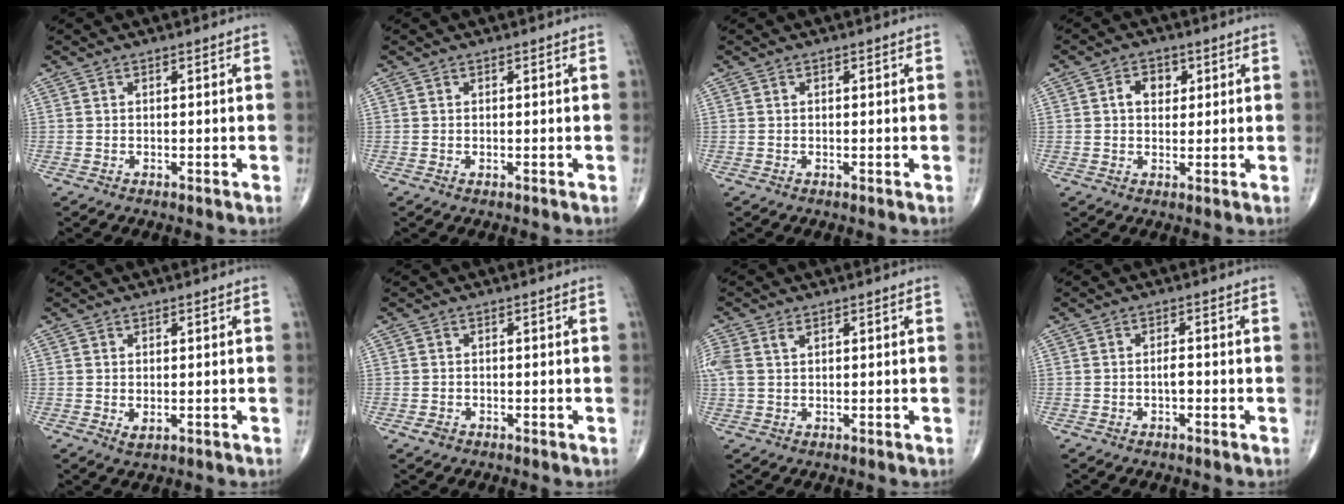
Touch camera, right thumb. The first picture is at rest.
{"total": 0.0}
{"total": 0.0}
{"total": 4.6, "force": [1.2, 3.6, 2.6], "torque": [-0.013, 0.000, 0.015]}
{"total": 1.5, "force": [-0.1, 0.8, 1.2], "torque": [-0.019, -0.004, 0.001]}
{"total": 1.2, "force": [-0.6, 0.8, 0.5], "torque": [-0.008, 0.002, -0.012]}
{"total": 4.5, "force": [1.7, 2.7, 3.1], "torque": [-0.091, 0.015, 0.042]}
{"total": 1.6, "force": [-0.5, 0.7, 1.4], "torque": [-0.016, 0.005, -0.011]}